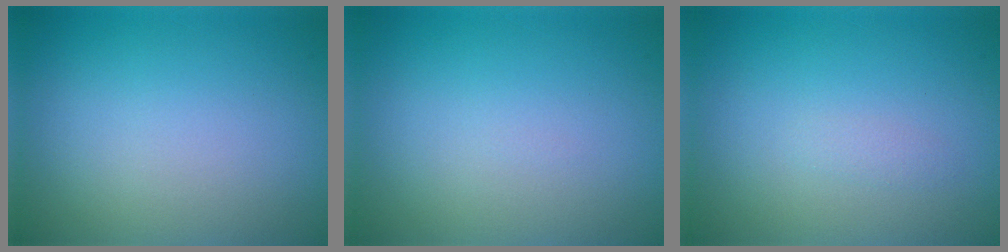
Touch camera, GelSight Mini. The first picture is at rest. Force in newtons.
{"total": 0.0}
{"total": 0.6, "press": 0.6, "slide": 0.0}